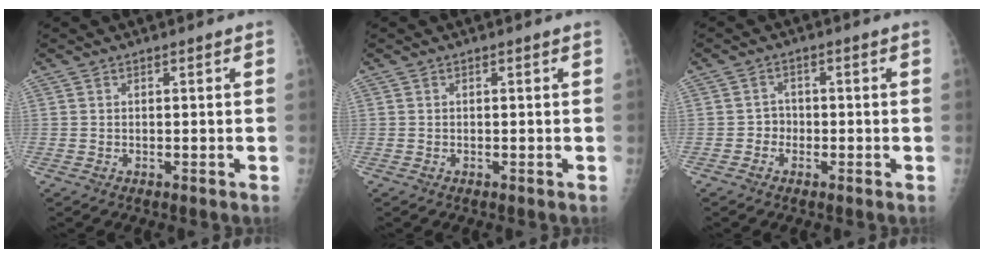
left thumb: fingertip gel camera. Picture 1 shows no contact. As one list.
[{"total": 0.0}, {"total": 2.3, "force": [-0.9, 2.0, 0.5], "torque": [0.008, 0.011, -0.022]}]